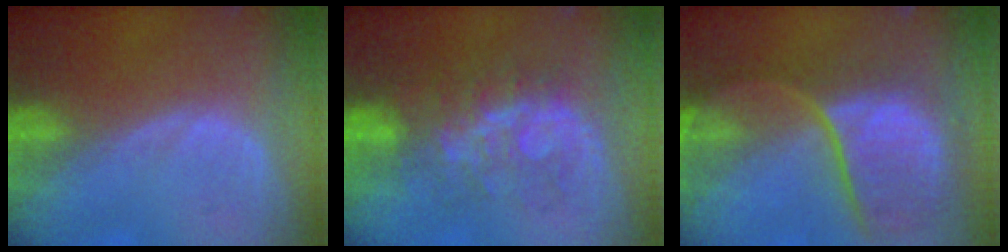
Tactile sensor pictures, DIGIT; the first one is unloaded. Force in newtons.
{"total": 7.6, "press": 7.5, "slide": 1.5}
{"total": 11.6, "press": 9.9, "slide": 6.1}